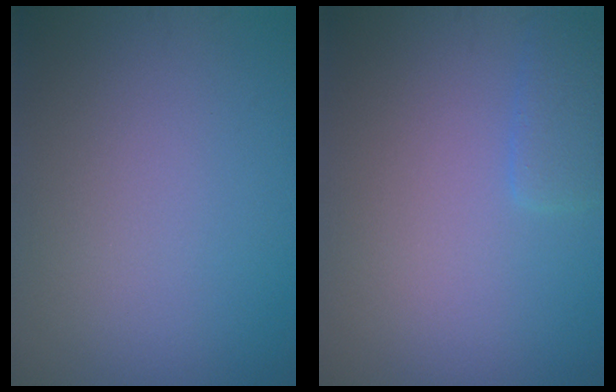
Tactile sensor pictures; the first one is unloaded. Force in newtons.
{"total": 1.7, "press": 1.7, "slide": 0.2}